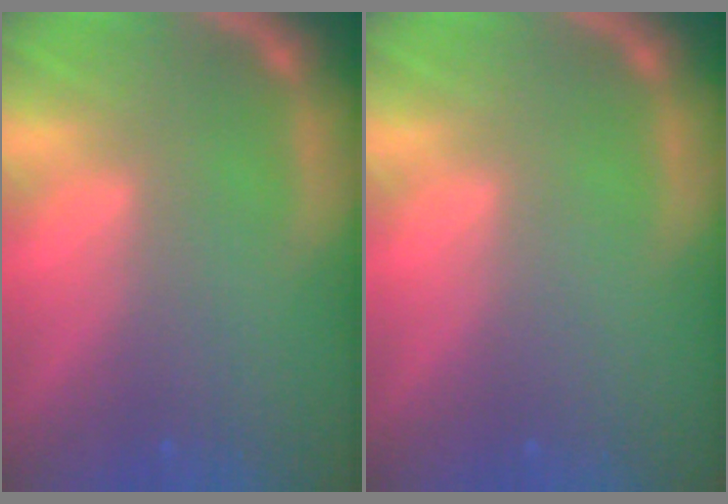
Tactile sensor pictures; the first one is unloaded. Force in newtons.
{"total": 0.0}